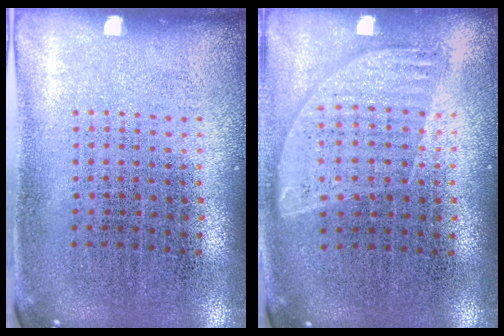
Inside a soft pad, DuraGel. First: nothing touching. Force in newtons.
{"total": 0.9, "press": 0.8, "slide": 0.4}